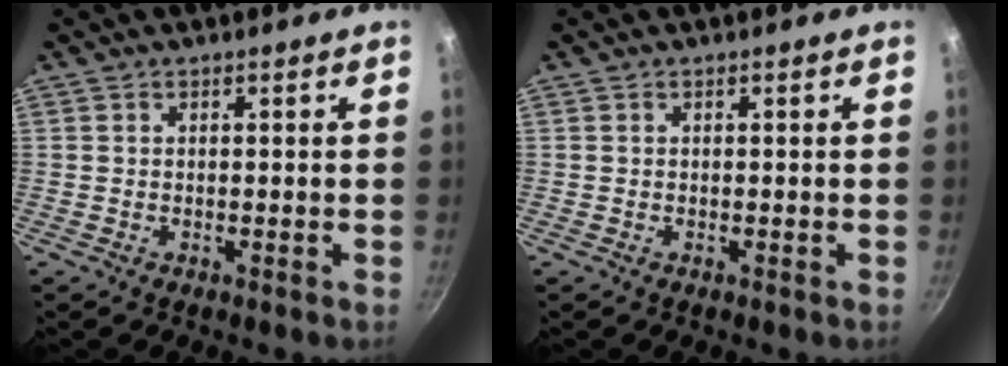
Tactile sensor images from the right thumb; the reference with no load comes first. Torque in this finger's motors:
{"motor_torque": [-0.33, 0.02, 0.00, 0.00, 0.01]}